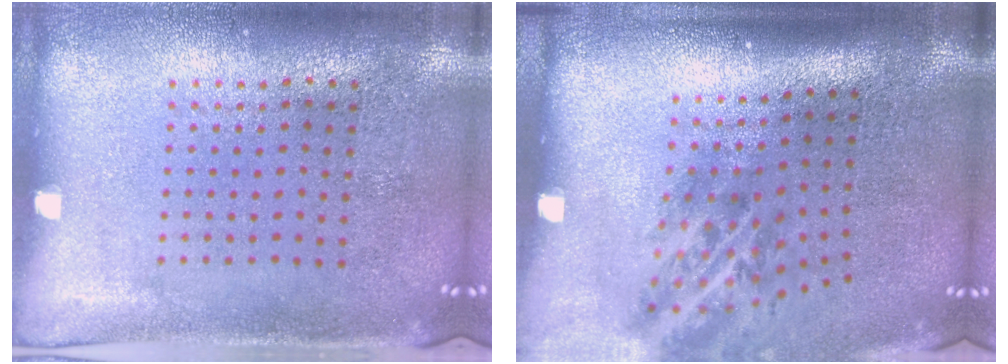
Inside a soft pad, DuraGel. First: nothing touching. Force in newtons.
{"total": 2.1, "press": 1.3, "slide": 1.6}